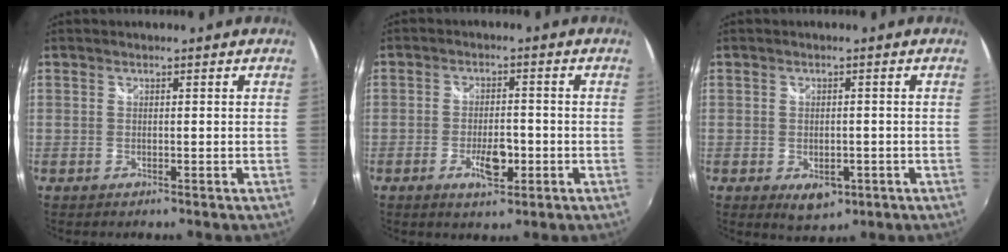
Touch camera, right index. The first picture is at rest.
{"total": 5.8, "force": [-2.1, 2.4, 4.8], "torque": [-0.093, -0.005, -0.034]}
{"total": 5.2, "force": [-1.9, 3.4, 3.5], "torque": [-0.062, -0.017, -0.023]}